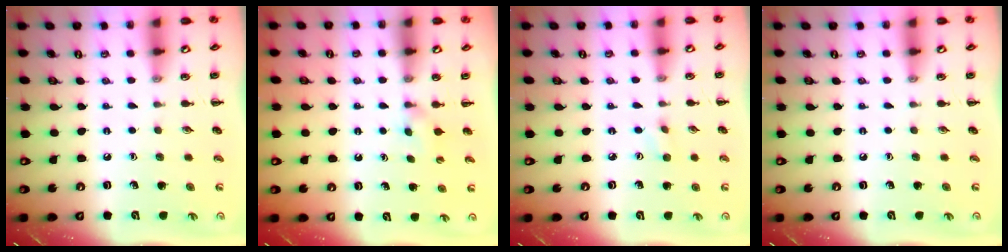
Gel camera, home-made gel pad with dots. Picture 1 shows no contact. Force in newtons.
{"total": 2.4, "press": 2.2, "slide": 1.0}
{"total": 2.3, "press": 2.2, "slide": 0.8}
{"total": 0.0}